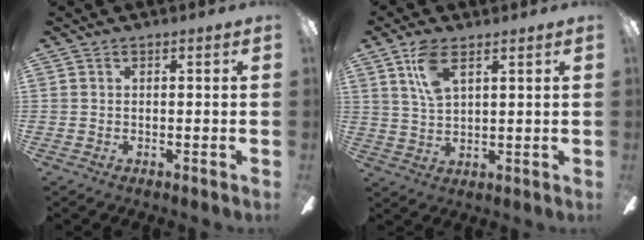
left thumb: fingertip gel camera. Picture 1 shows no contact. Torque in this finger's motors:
{"motor_torque": [-0.13, -0.11, 0.13, -0.09, 0.06]}